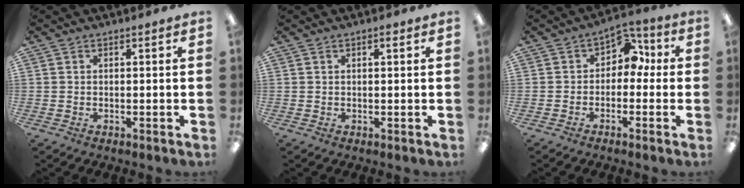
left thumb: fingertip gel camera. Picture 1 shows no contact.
{"total": 1.3, "force": [0.7, 0.6, 1.0], "torque": [-0.013, 0.000, 0.009]}
{"total": 5.8, "force": [1.0, 4.7, 3.3], "torque": [-0.048, 0.006, 0.014]}